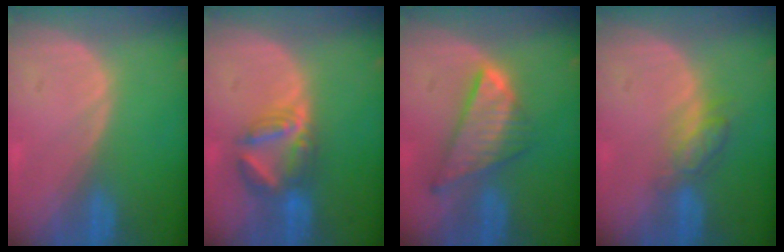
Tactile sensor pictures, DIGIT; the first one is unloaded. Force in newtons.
{"total": 6.2, "press": 6.2, "slide": 0.7}
{"total": 8.7, "press": 7.5, "slide": 4.4}
{"total": 4.8, "press": 4.2, "slide": 2.1}